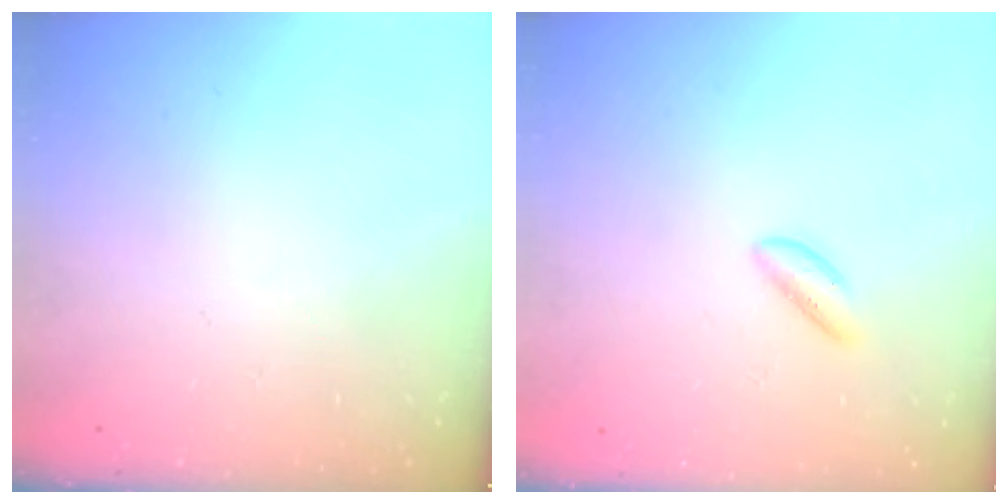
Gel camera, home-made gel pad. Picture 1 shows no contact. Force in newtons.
{"total": 1.7, "press": 1.6, "slide": 0.7}